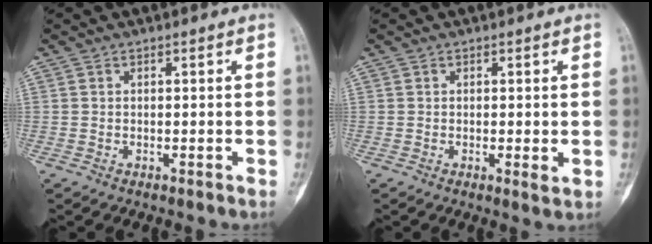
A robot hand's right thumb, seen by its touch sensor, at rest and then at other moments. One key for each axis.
{"total": 1.7, "fx": 0.0, "fy": 0.5, "fz": 1.6, "tx": -0.027, "ty": -0.007, "tz": 0.000}